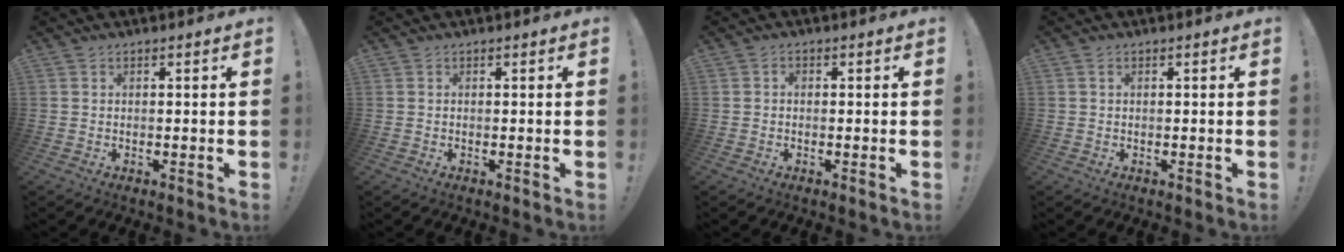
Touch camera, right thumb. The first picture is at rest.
{"total": 0.0}
{"total": 0.8, "force": [-0.3, 0.6, 0.4], "torque": [-0.009, 0.005, -0.007]}
{"total": 0.6, "force": [0.2, 0.5, 0.3], "torque": [-0.009, 0.003, 0.004]}